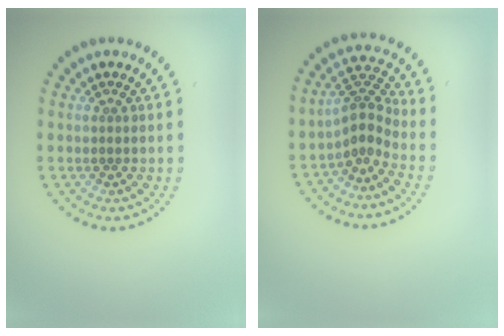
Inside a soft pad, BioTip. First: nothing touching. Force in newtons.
{"total": 3.0, "press": 2.2, "slide": 2.0}